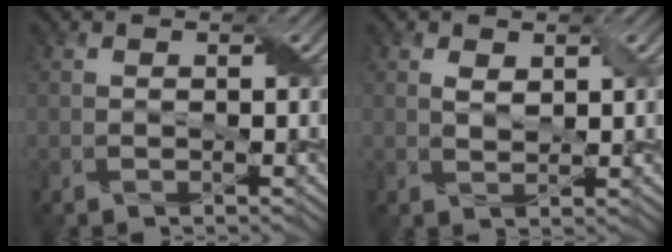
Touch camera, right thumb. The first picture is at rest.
{"total": 1.9, "force": [0.8, 1.1, 1.4], "torque": [-0.031, -0.002, 0.017]}